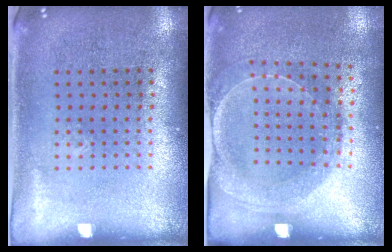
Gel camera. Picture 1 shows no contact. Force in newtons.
{"total": 1.6, "press": 1.5, "slide": 0.4}